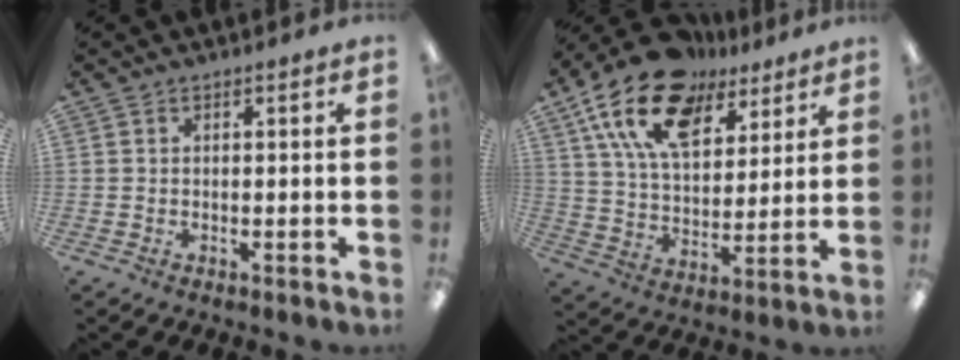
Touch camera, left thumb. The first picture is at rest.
{"total": 19.9, "force": [12.3, 10.9, 11.2], "torque": [-0.210, -0.051, 0.223]}